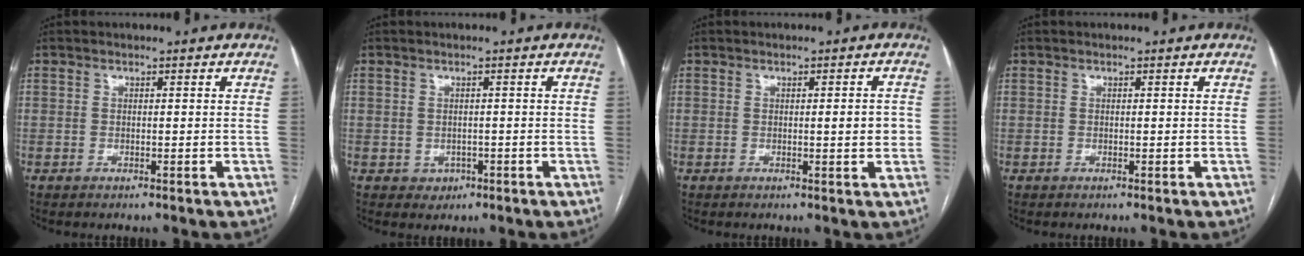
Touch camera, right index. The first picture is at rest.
{"total": 1.7, "force": [-0.6, 1.5, 0.4], "torque": [-0.003, 0.004, -0.003]}
{"total": 2.5, "force": [-0.1, 0.4, 2.5], "torque": [-0.033, 0.001, 0.000]}
{"total": 0.0}